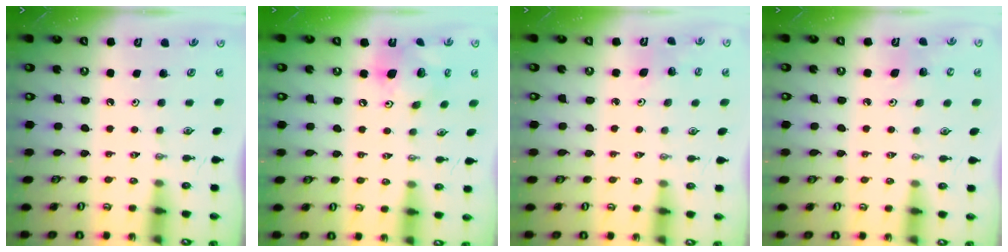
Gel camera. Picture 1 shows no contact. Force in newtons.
{"total": 15.1, "press": 14.9, "slide": 2.6}
{"total": 4.0, "press": 3.9, "slide": 1.1}
{"total": 5.4, "press": 5.3, "slide": 1.3}